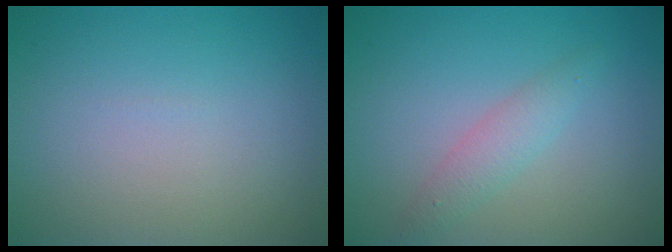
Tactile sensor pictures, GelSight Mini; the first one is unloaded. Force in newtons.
{"total": 2.0, "press": 2.0, "slide": 0.0}